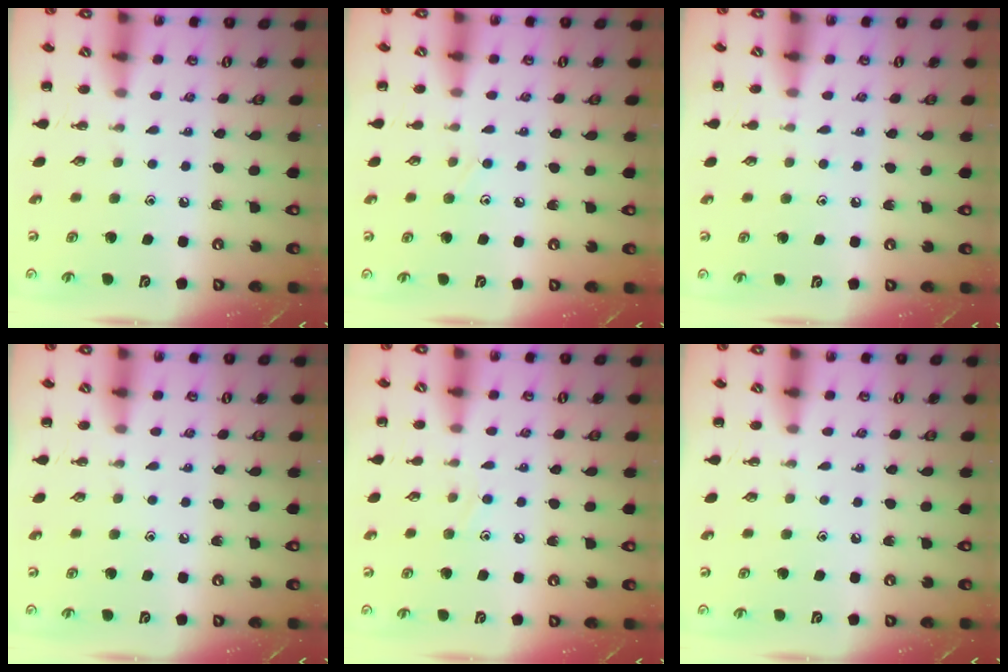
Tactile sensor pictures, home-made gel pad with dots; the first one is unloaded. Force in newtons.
{"total": 7.0, "press": 6.7, "slide": 2.0}
{"total": 4.2, "press": 3.8, "slide": 1.6}
{"total": 0.0}
{"total": 5.6, "press": 5.2, "slide": 2.0}
{"total": 0.0}